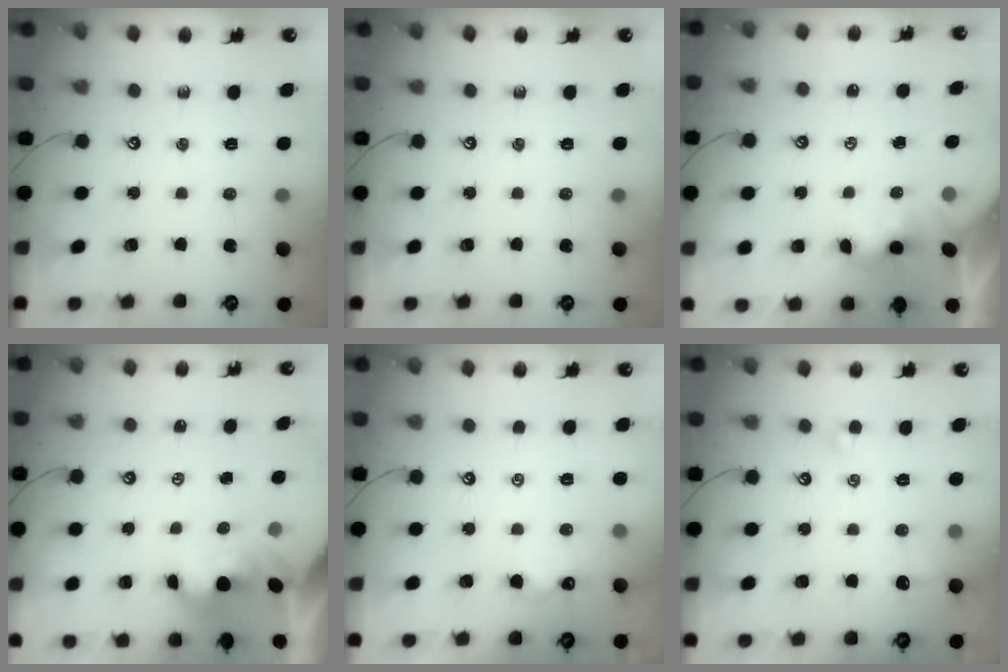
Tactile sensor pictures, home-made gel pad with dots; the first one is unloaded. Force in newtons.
{"total": 0.0}
{"total": 1.1, "press": 1.0, "slide": 0.3}
{"total": 1.7, "press": 1.7, "slide": 0.2}
{"total": 0.8, "press": 0.6, "slide": 0.5}
{"total": 1.1, "press": 0.8, "slide": 0.6}